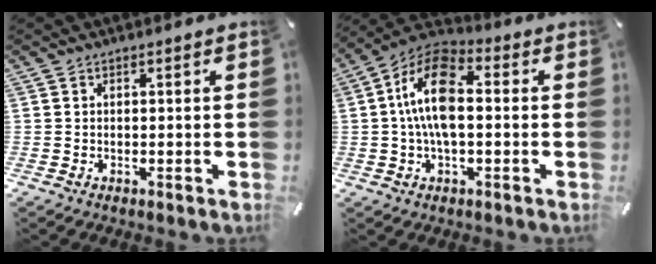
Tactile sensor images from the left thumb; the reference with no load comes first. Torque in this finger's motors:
{"motor_torque": [0.06, 1.42, 1.88, -0.30, 0.58]}